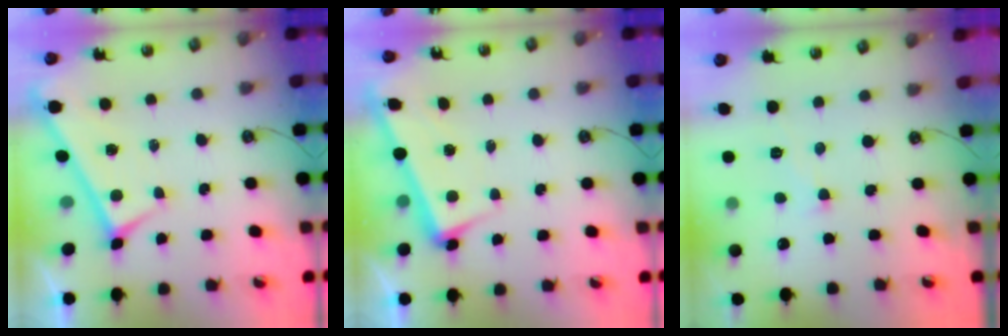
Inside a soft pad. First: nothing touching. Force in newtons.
{"total": 3.2, "press": 2.9, "slide": 1.2}
{"total": 1.1, "press": 1.0, "slide": 0.3}